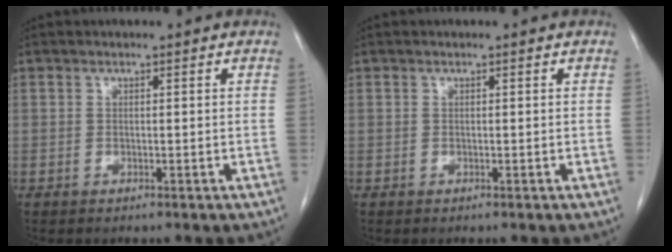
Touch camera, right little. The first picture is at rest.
{"total": 0.0}